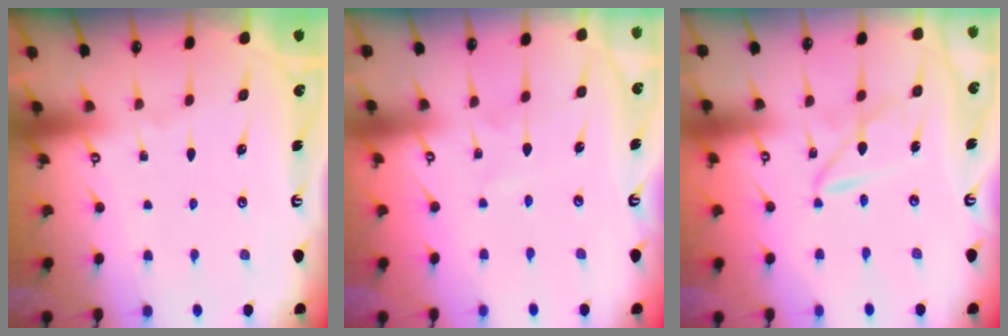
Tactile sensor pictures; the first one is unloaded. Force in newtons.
{"total": 3.7, "press": 3.7, "slide": 0.4}
{"total": 5.8, "press": 5.8, "slide": 0.5}